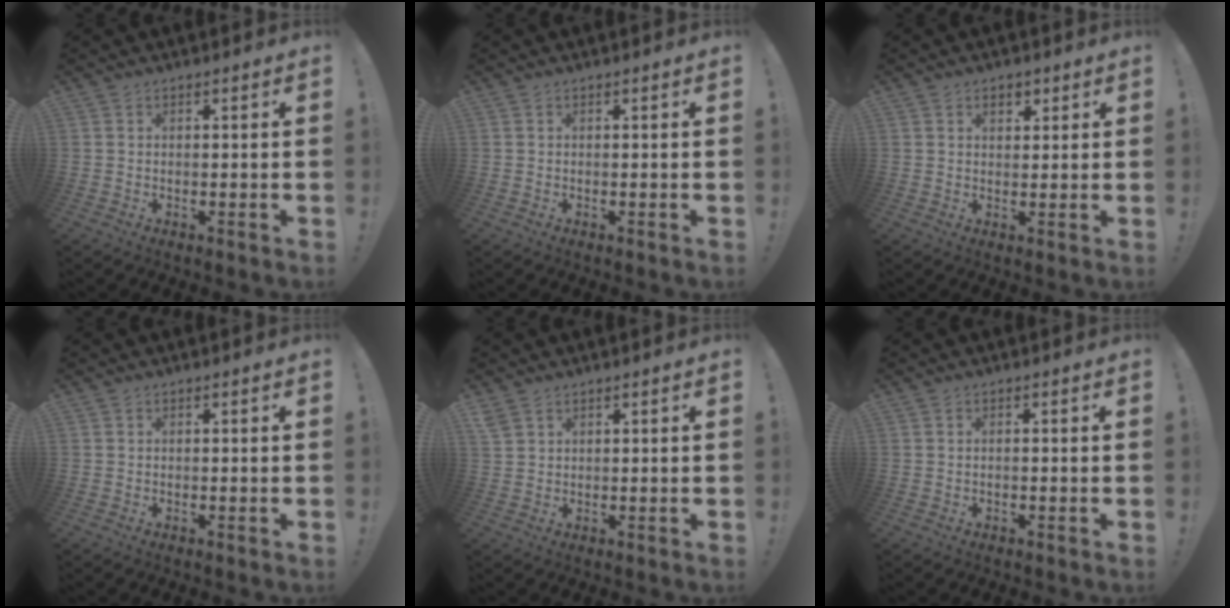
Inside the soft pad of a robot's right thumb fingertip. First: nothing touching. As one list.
[{"total": 0.0}, {"total": 3.2, "force": [1.5, 2.1, 1.9], "torque": [-0.027, 0.001, 0.025]}, {"total": 0.0}, {"total": 3.1, "force": [2.0, 2.0, 1.2], "torque": [-0.023, -0.005, 0.042]}, {"total": 0.7, "force": [-0.5, -0.2, 0.4], "torque": [-0.016, 0.001, -0.007]}]